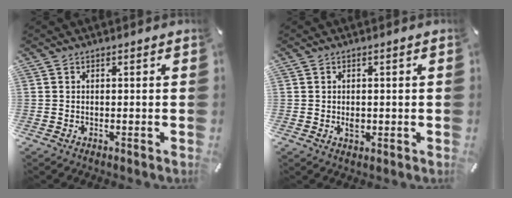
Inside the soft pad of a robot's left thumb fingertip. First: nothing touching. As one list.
[{"total": 1.7, "force": [-0.1, 1.3, 1.1], "torque": [-0.014, 0.000, -0.005]}]